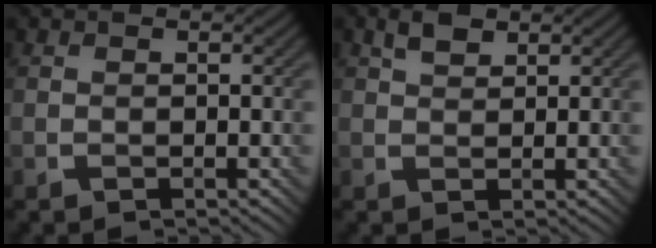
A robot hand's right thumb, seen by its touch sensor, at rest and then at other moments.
{"total": 2.3, "force": [1.4, 1.2, 1.4], "torque": [-0.028, 0.004, 0.024]}